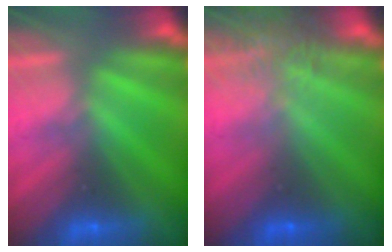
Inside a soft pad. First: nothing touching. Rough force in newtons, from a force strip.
{"total": 7.2}